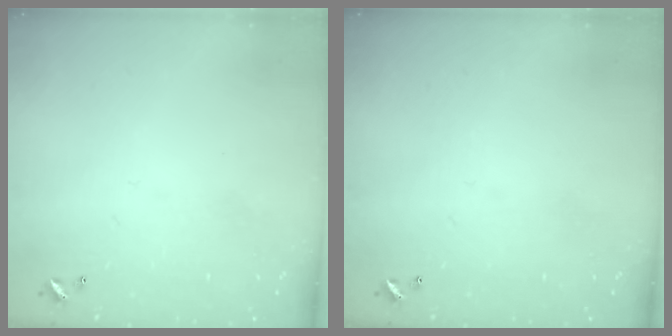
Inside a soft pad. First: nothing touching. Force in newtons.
{"total": 0.0}